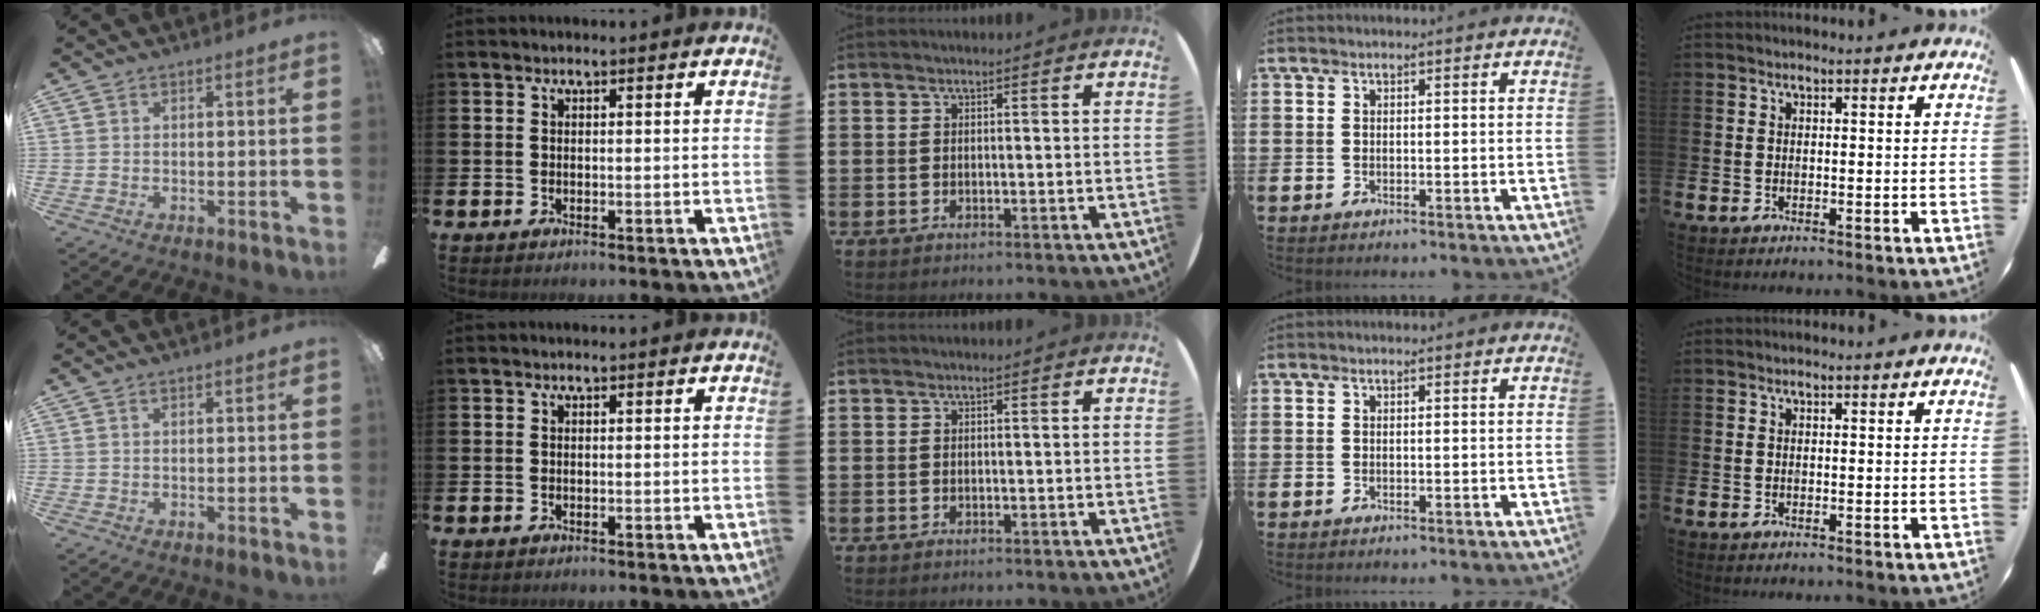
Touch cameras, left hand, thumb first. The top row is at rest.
{}